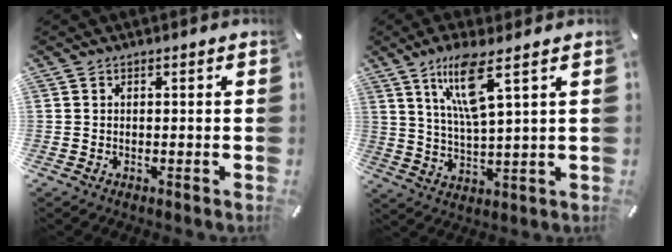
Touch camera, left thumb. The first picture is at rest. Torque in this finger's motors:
{"motor_torque": [1.72, 1.64, 1.27, -1.27, 0.49]}